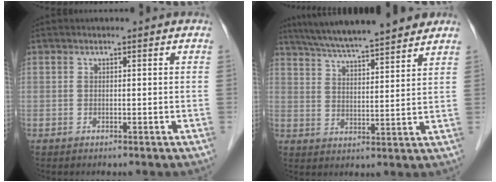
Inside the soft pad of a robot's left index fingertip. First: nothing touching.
{"total": 16.4, "force": [14.2, 1.3, 8.1], "torque": [-0.136, 0.025, 0.216]}